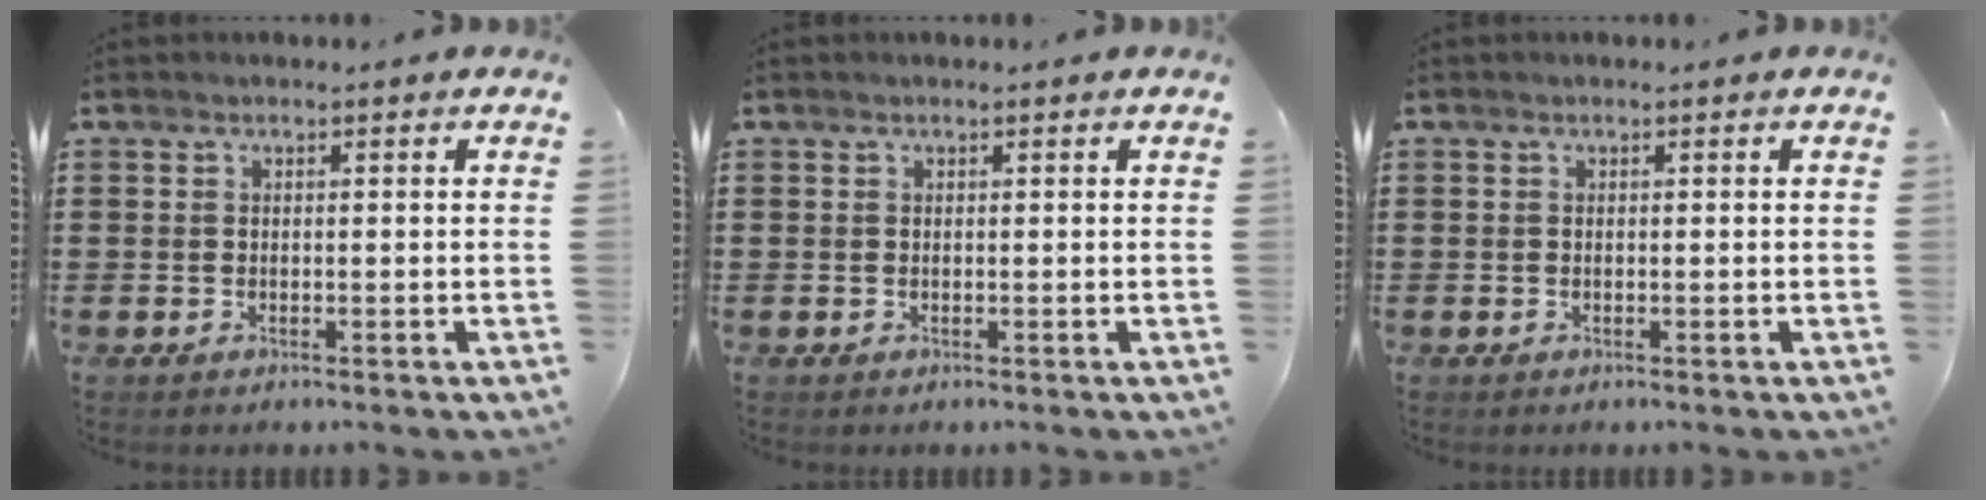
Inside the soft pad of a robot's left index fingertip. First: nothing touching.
{"total": 0.0}
{"total": 0.0}